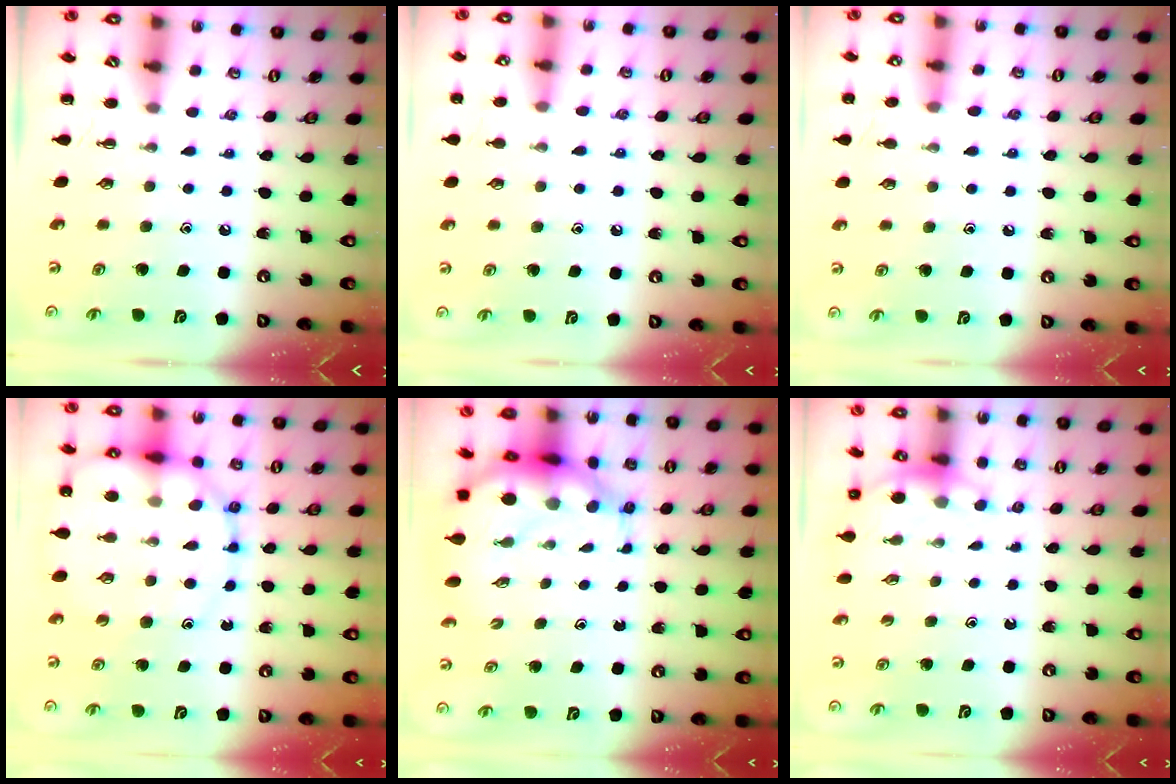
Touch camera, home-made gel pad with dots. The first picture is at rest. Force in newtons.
{"total": 6.5, "press": 6.2, "slide": 1.9}
{"total": 7.7, "press": 7.3, "slide": 2.4}
{"total": 14.7, "press": 14.4, "slide": 2.9}
{"total": 9.2, "press": 8.8, "slide": 2.8}
{"total": 3.9, "press": 3.7, "slide": 1.3}